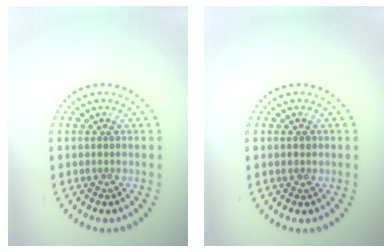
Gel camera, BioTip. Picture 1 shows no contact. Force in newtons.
{"total": 0.9, "press": 0.9, "slide": 0.0}